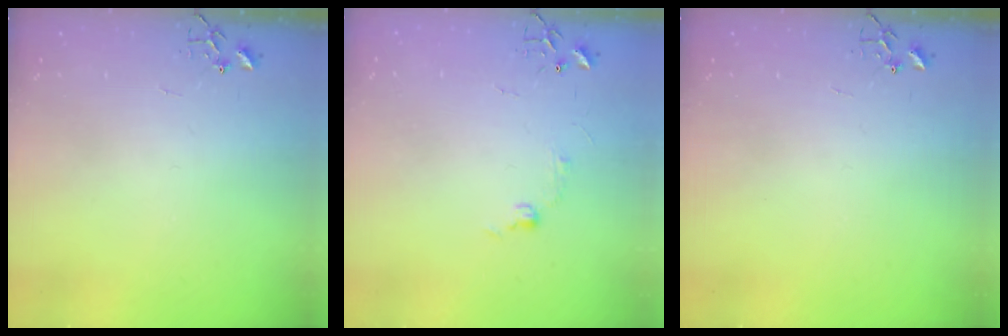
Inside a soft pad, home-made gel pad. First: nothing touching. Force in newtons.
{"total": 6.4, "press": 6.3, "slide": 0.9}
{"total": 0.0}